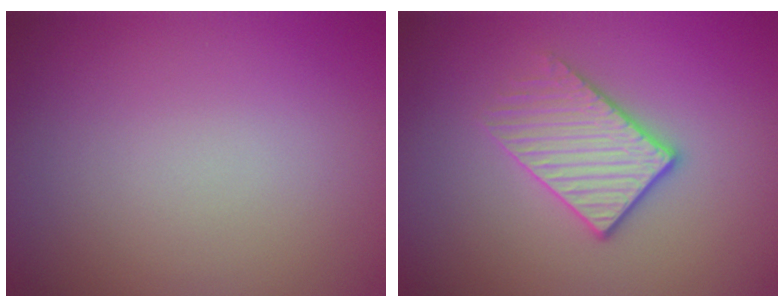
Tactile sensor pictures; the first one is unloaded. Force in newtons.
{"total": 3.2, "press": 3.0, "slide": 1.2}